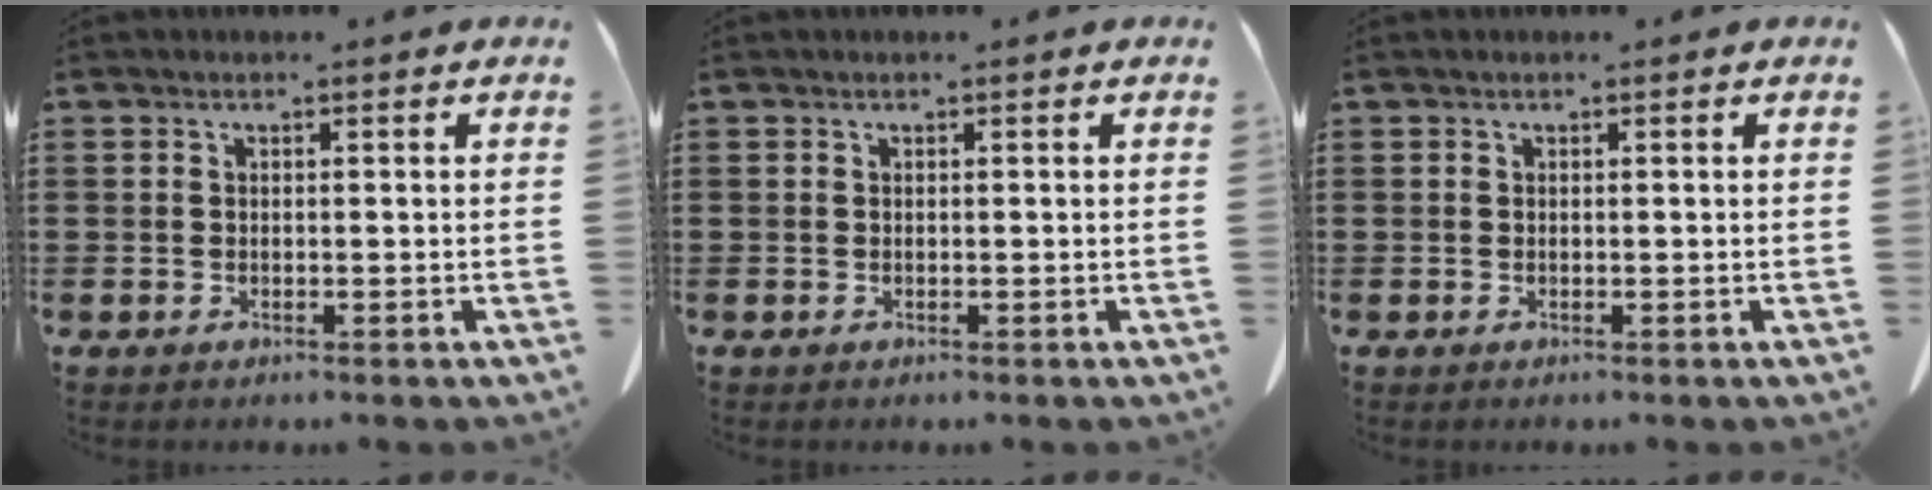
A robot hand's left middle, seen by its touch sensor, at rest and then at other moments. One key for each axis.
{"total": 0.0}
{"total": 0.0}